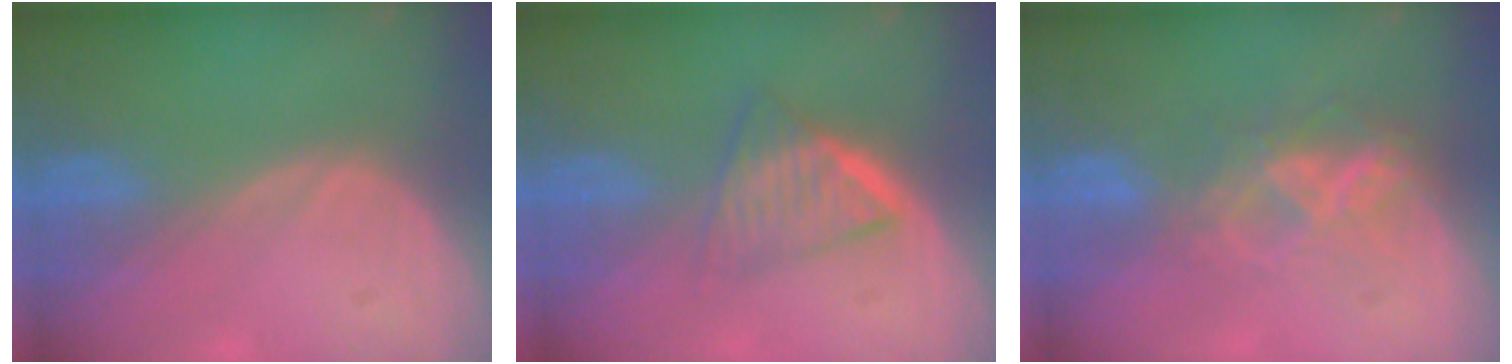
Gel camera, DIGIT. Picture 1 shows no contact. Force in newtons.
{"total": 6.4, "press": 5.4, "slide": 3.4}
{"total": 6.3, "press": 5.8, "slide": 2.6}